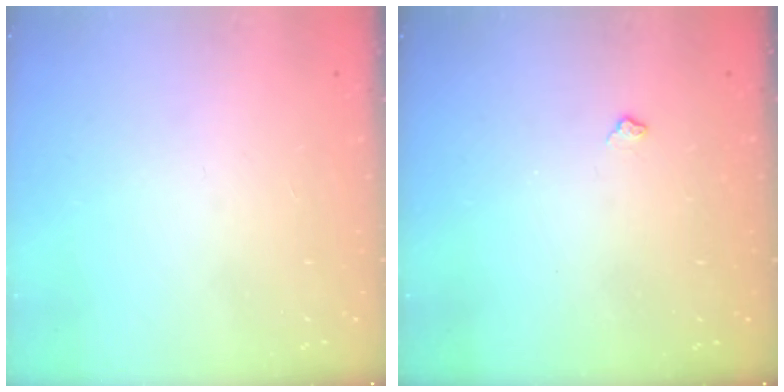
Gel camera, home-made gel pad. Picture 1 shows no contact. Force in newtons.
{"total": 4.4, "press": 4.4, "slide": 0.6}